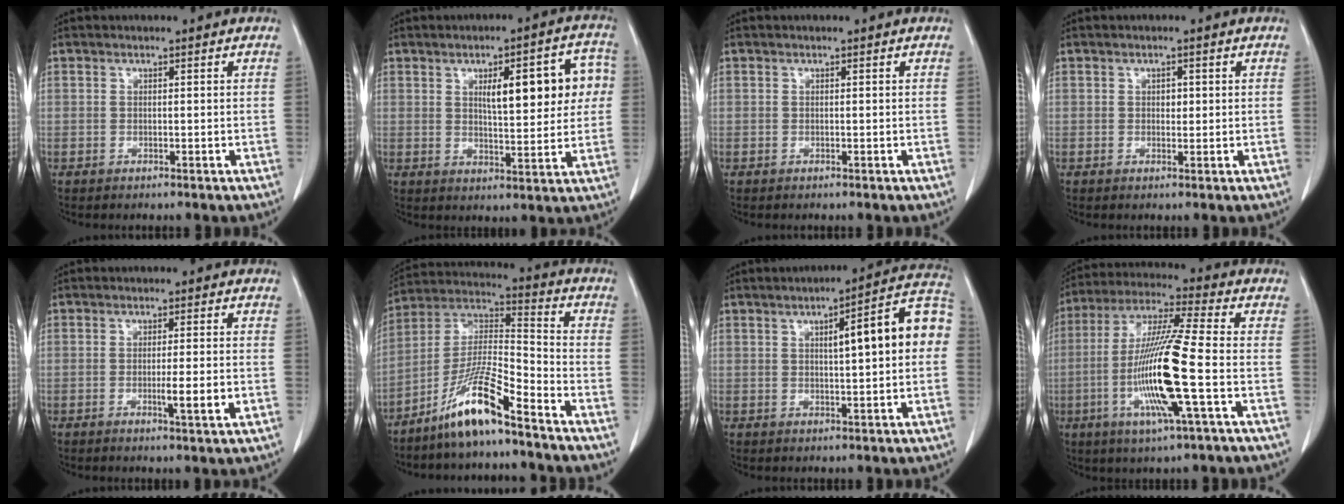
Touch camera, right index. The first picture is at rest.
{"total": 11.8, "force": [2.6, 3.4, 11.0], "torque": [-0.140, 0.030, 0.037]}
{"total": 0.0}
{"total": 1.3, "force": [0.2, 0.9, 0.9], "torque": [-0.008, 0.001, 0.004]}
{"total": 4.3, "force": [-1.1, -0.2, 4.1], "torque": [-0.065, -0.008, -0.017]}
{"total": 12.5, "force": [-8.7, 1.0, 9.0], "torque": [-0.177, -0.003, -0.167]}
{"total": 11.8, "force": [1.6, 1.8, 11.6], "torque": [-0.149, 0.036, 0.017]}
{"total": 15.8, "force": [-3.7, 0.0, 15.3], "torque": [-0.312, -0.011, -0.078]}